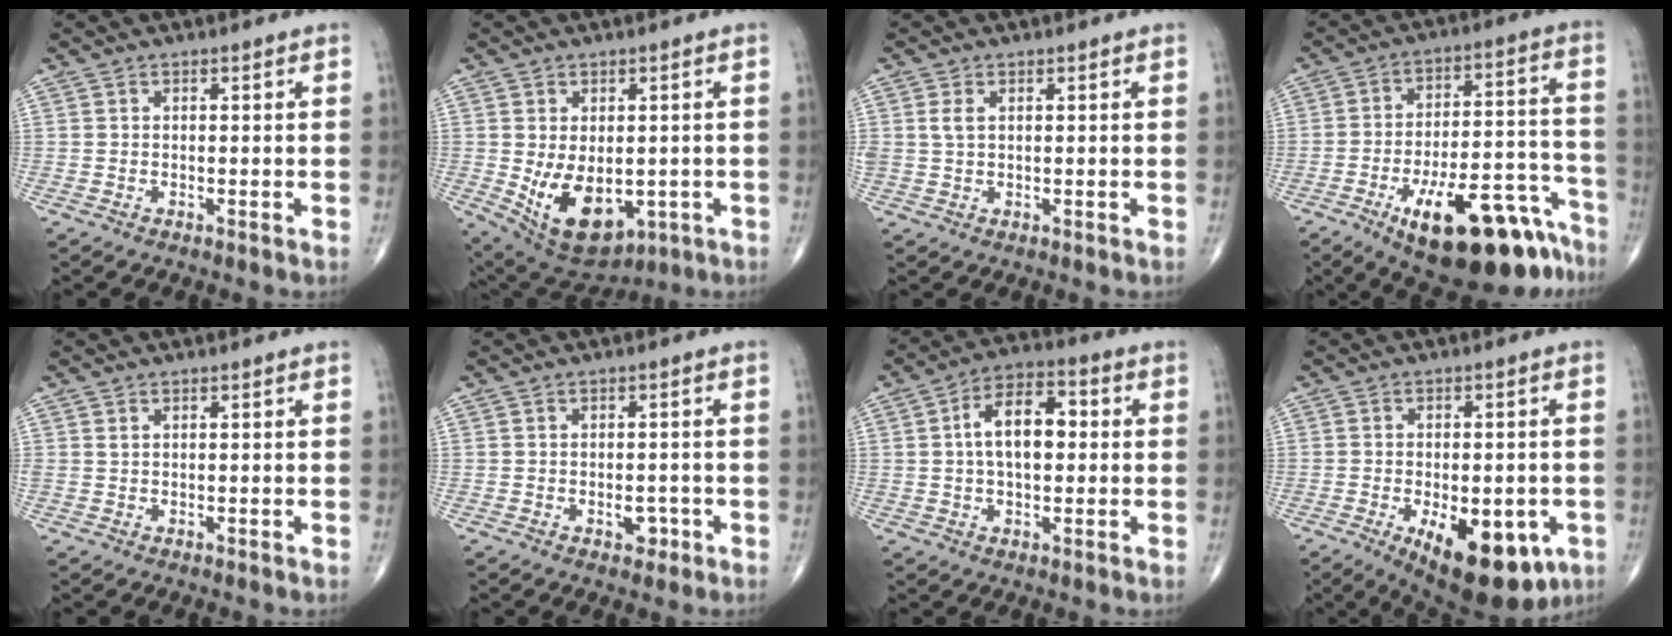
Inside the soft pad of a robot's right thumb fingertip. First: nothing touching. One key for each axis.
{"total": 13.2, "fx": -2.3, "fy": 8.2, "fz": 10.0, "tx": -0.148, "ty": -0.011, "tz": -0.009}
{"total": 2.0, "fx": 0.6, "fy": 1.2, "fz": 1.5, "tx": -0.036, "ty": 0.004, "tz": 0.014}
{"total": 23.1, "fx": -14.2, "fy": 8.5, "fz": 16.1, "tx": -0.173, "ty": 0.094, "tz": -0.207}
{"total": 0.5, "fx": 0.2, "fy": 0.4, "fz": 0.3, "tx": -0.003, "ty": 0.002, "tz": 0.005}
{"total": 2.7, "fx": -1.1, "fy": 1.8, "fz": 1.8, "tx": -0.013, "ty": 0.006, "tz": -0.011}
{"total": 10.7, "fx": 1.0, "fy": 5.9, "fz": 8.8, "tx": -0.139, "ty": 0.023, "tz": 0.009}
{"total": 17.1, "fx": -6.9, "fy": 8.1, "fz": 13.3, "tx": -0.157, "ty": -0.004, "tz": -0.081}